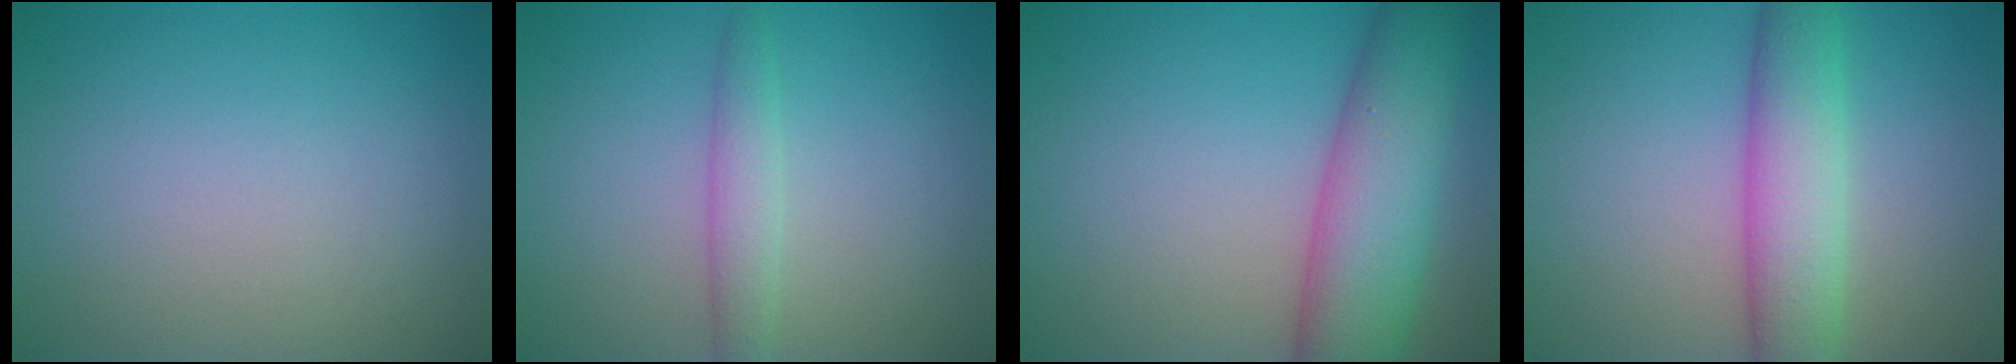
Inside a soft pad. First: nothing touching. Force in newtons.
{"total": 2.1, "press": 2.1, "slide": 0.1}
{"total": 8.6, "press": 8.6, "slide": 0.3}
{"total": 5.8, "press": 5.8, "slide": 0.4}